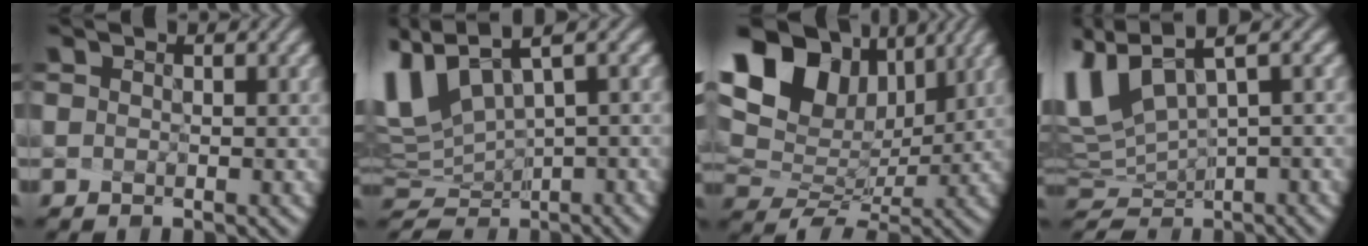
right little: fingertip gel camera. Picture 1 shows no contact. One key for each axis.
{"total": 3.9, "fx": 1.3, "fy": 1.1, "fz": 3.5, "tx": -0.103, "ty": -0.023, "tz": 0.054}
{"total": 13.0, "fx": 5.7, "fy": 8.4, "fz": 8.1, "tx": -0.181, "ty": 0.024, "tz": 0.131}
{"total": 4.6, "fx": 1.9, "fy": 1.1, "fz": 4.1, "tx": -0.123, "ty": -0.020, "tz": 0.065}